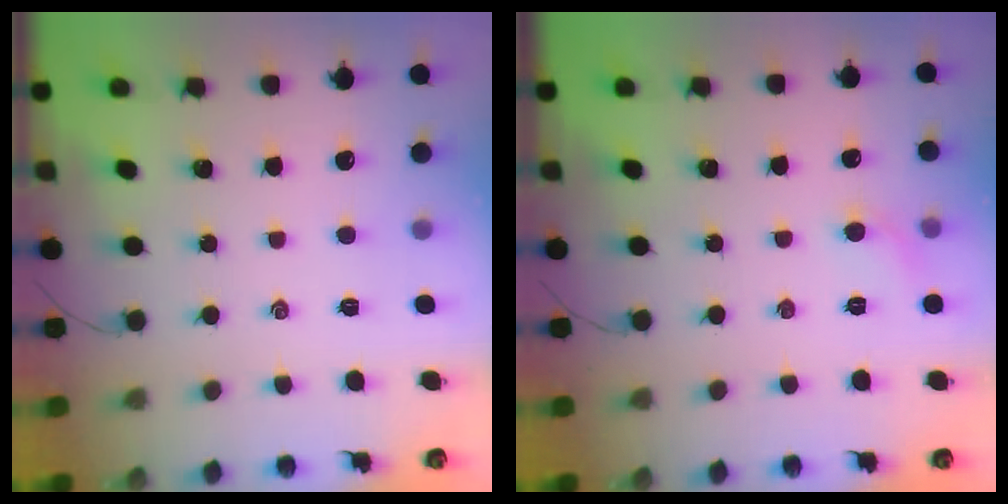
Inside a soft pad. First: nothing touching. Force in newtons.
{"total": 5.4, "press": 5.1, "slide": 1.7}